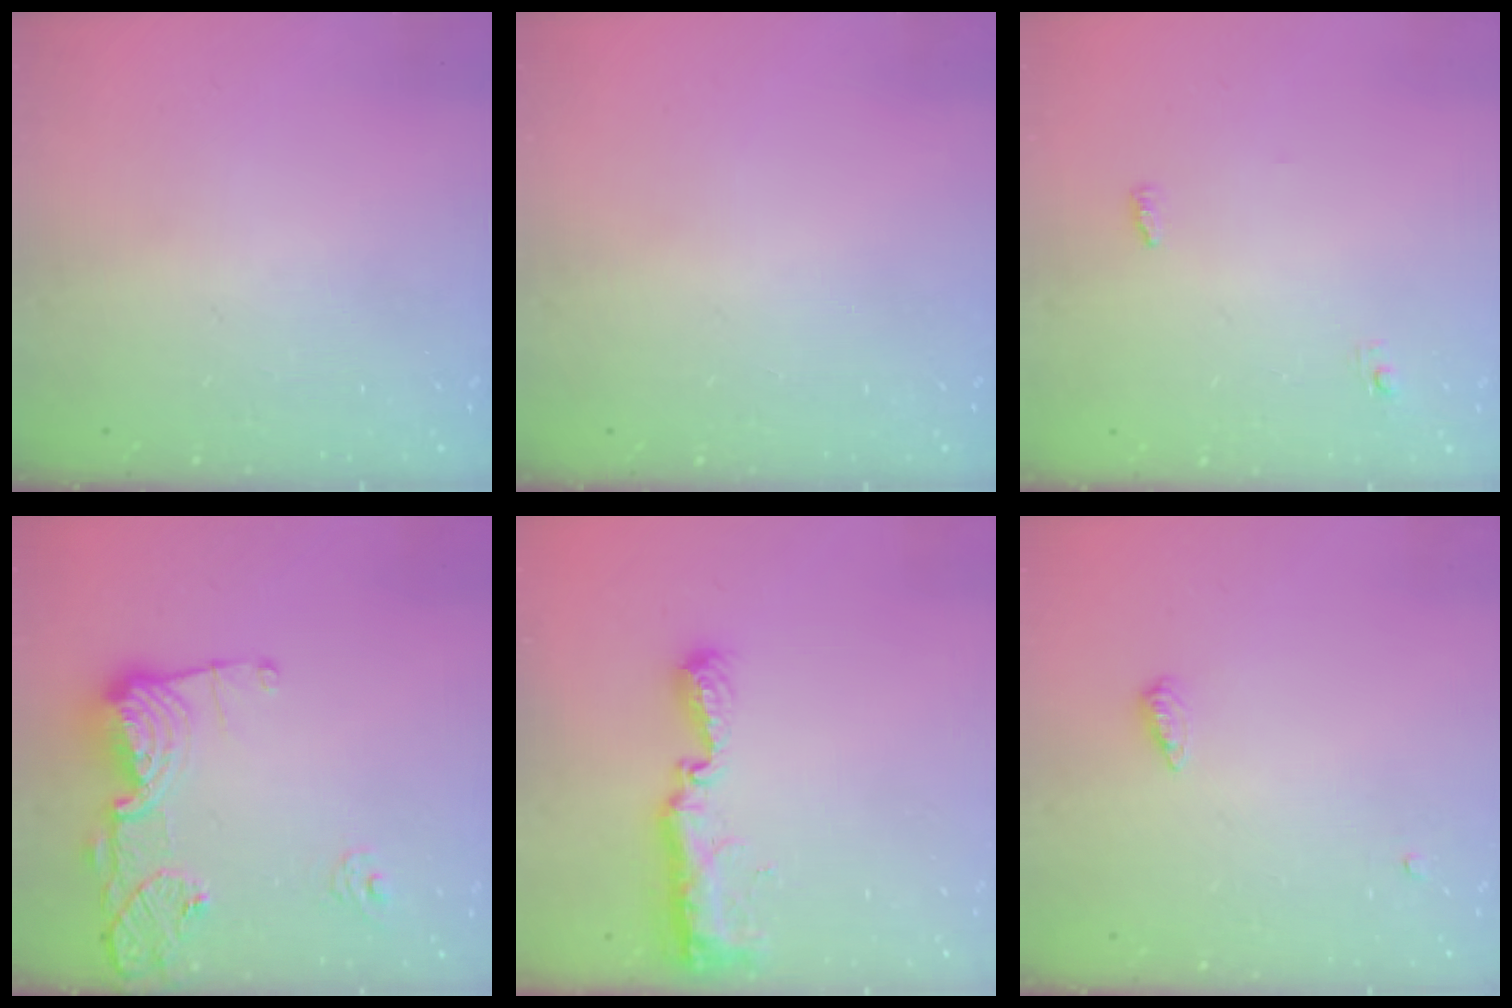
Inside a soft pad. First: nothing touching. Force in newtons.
{"total": 0.0}
{"total": 3.4, "press": 3.3, "slide": 0.9}
{"total": 15.9, "press": 15.9, "slide": 1.5}
{"total": 8.8, "press": 8.8, "slide": 0.9}
{"total": 5.5, "press": 5.4, "slide": 1.0}